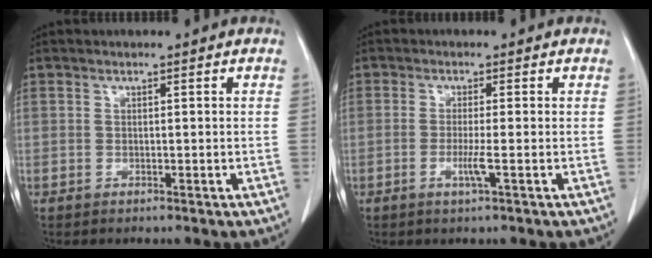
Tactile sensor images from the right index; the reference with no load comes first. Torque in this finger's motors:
{"motor_torque": [-0.06, 0.15, 0.01, 0.04]}